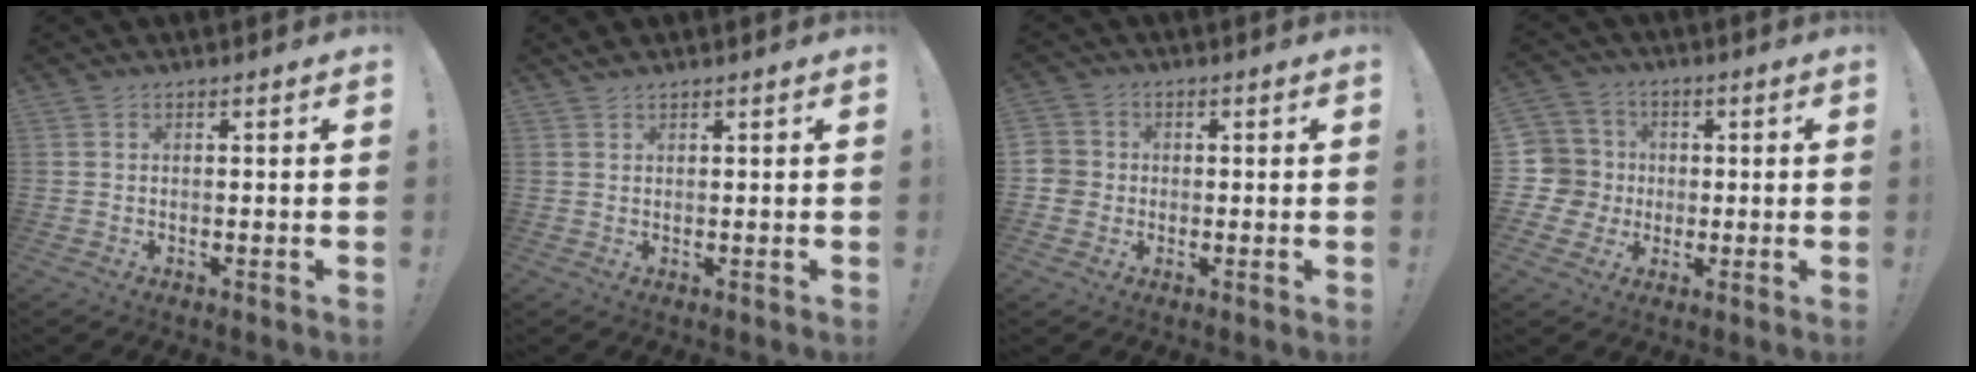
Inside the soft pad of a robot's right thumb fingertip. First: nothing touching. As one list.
[{"total": 0.9, "force": [0.8, 0.2, 0.4], "torque": [-0.005, -0.002, 0.014]}, {"total": 4.6, "force": [-0.6, 4.4, 1.3], "torque": [-0.018, 0.007, -0.012]}, {"total": 9.2, "force": [-0.2, 9.0, 2.2], "torque": [-0.041, 0.002, 0.001]}]